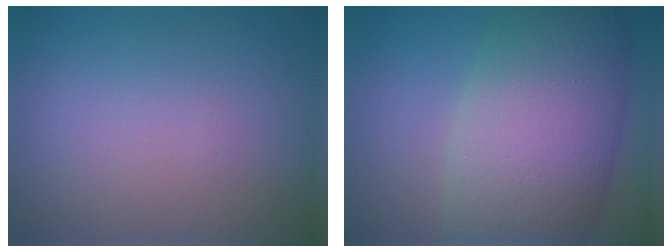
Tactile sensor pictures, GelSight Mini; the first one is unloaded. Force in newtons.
{"total": 11.7, "press": 11.7, "slide": 0.8}